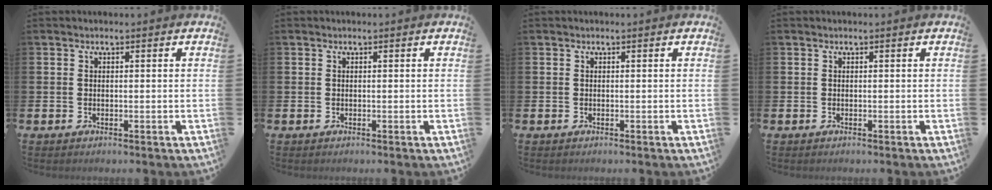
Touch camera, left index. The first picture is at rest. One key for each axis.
{"total": 0.0}
{"total": 0.0}
{"total": 0.0}